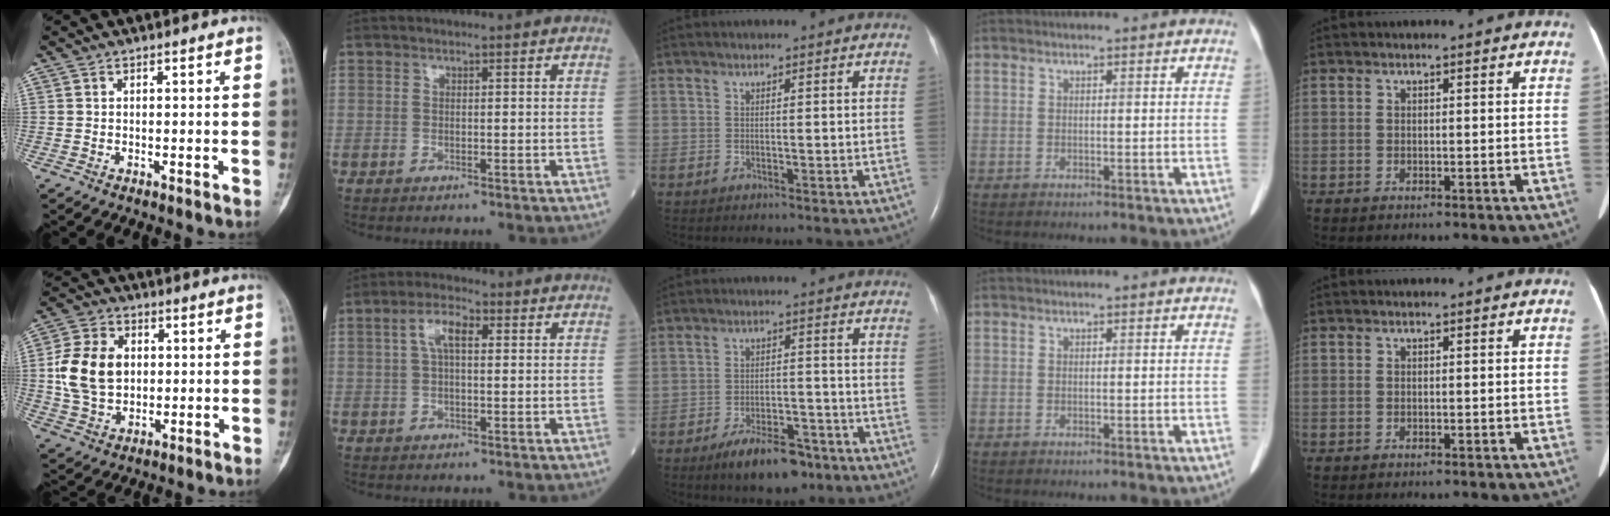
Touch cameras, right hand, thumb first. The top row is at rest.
{"thumb": {"total": 12.7, "force": [1.1, 9.4, 8.5], "torque": [-0.146, 0.005, 0.022]}, "index": {"total": 5.1, "force": [1.4, 1.8, 4.5], "torque": [-0.092, 0.017, 0.026]}, "middle": {"total": 8.4, "force": [-5.9, 3.2, 5.1], "torque": [-0.087, -0.002, -0.094]}}